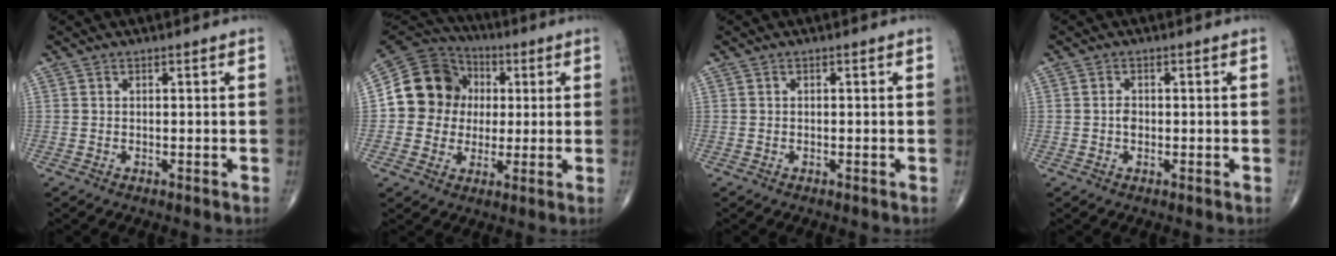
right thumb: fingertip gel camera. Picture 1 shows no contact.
{"total": 14.2, "force": [1.2, 12.9, 5.8], "torque": [-0.076, 0.022, 0.017]}
{"total": 0.0}
{"total": 1.6, "force": [-0.2, 1.2, 1.1], "torque": [-0.016, 0.004, -0.006]}